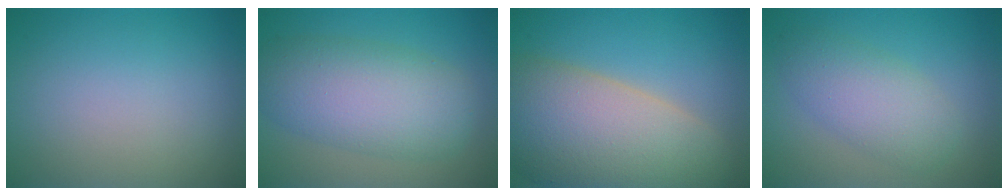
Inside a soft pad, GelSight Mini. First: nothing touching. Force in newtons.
{"total": 8.0, "press": 8.0, "slide": 0.2}
{"total": 13.8, "press": 13.7, "slide": 1.2}
{"total": 4.4, "press": 4.4, "slide": 0.1}